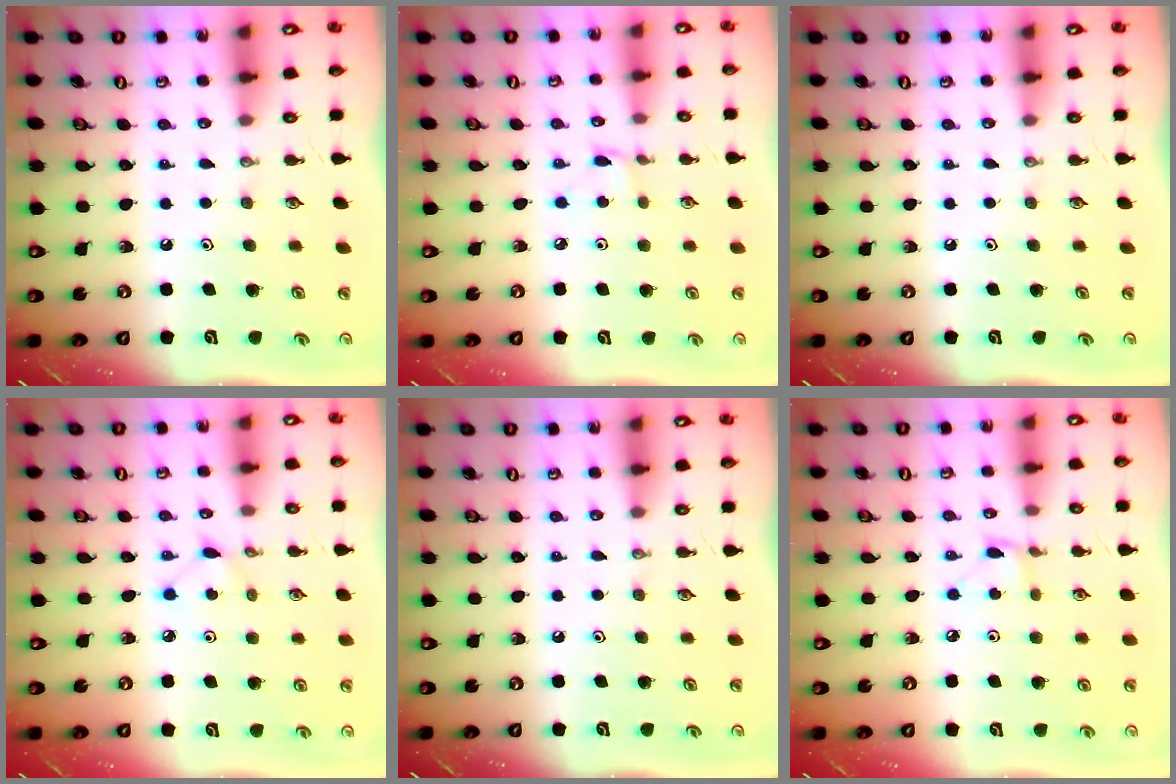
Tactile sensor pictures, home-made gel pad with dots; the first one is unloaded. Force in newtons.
{"total": 1.7, "press": 1.7, "slide": 0.1}
{"total": 0.0}
{"total": 3.6, "press": 3.6, "slide": 0.5}
{"total": 0.0}
{"total": 2.9, "press": 2.9, "slide": 0.4}